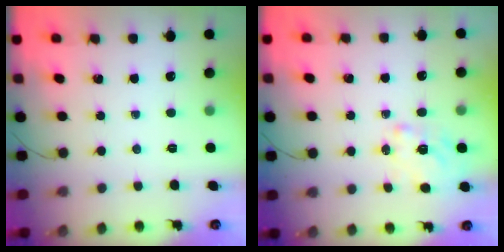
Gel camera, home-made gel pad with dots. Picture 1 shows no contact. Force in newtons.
{"total": 2.3, "press": 2.3, "slide": 0.4}